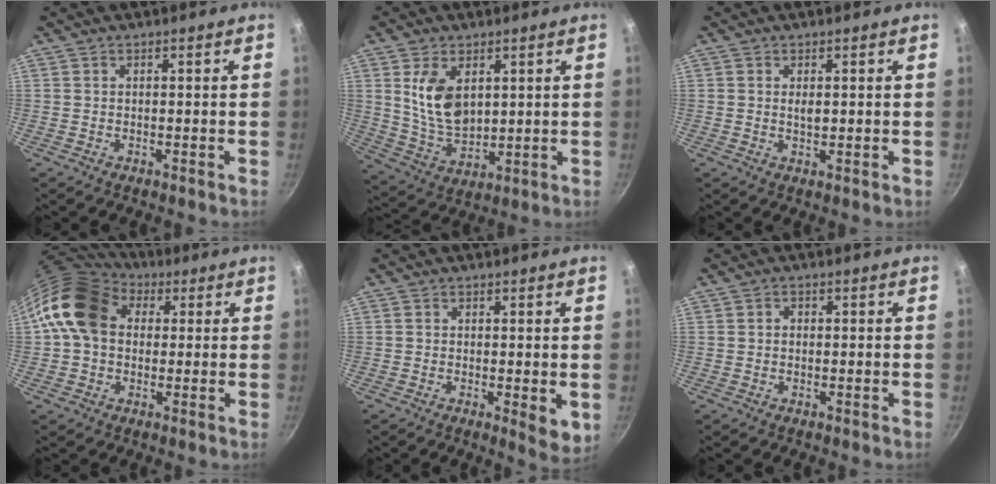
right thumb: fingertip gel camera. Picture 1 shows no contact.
{"total": 11.1, "force": [3.3, 6.8, 8.0], "torque": [-0.133, -0.028, 0.076]}
{"total": 1.8, "force": [0.3, 0.8, 1.6], "torque": [-0.024, -0.001, 0.006]}
{"total": 14.5, "force": [2.9, 11.2, 8.8], "torque": [-0.135, 0.024, 0.034]}
{"total": 4.3, "force": [-0.2, 1.8, 3.9], "torque": [-0.054, -0.013, -0.002]}
{"total": 1.3, "force": [0.1, 1.1, 0.7], "torque": [-0.010, 0.005, 0.000]}